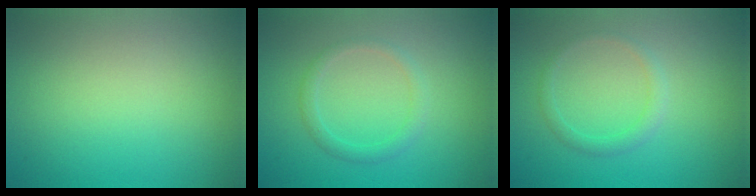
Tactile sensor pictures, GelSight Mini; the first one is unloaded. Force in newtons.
{"total": 1.6, "press": 1.6, "slide": 0.0}
{"total": 1.4, "press": 1.4, "slide": 0.1}